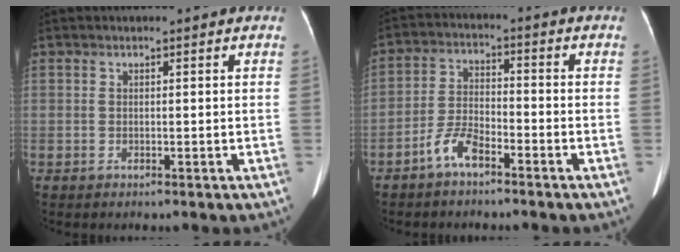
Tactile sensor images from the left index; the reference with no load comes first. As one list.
[{"total": 5.3, "force": [-3.8, 1.6, 3.3], "torque": [-0.078, 0.007, -0.074]}]